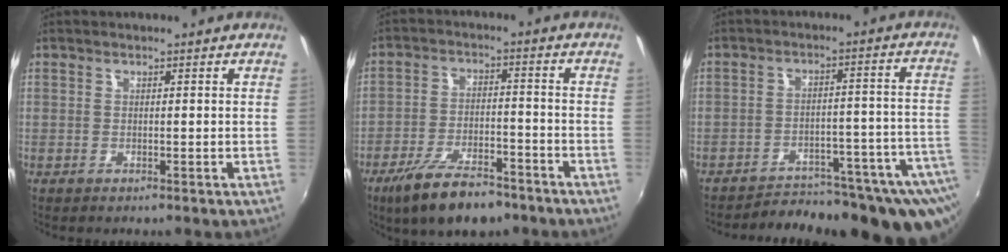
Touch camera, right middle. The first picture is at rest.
{"total": 12.5, "force": [-9.1, 4.4, 7.4], "torque": [-0.159, -0.018, -0.152]}
{"total": 25.3, "force": [-22.2, 6.2, 10.4], "torque": [-0.114, -0.005, -0.274]}